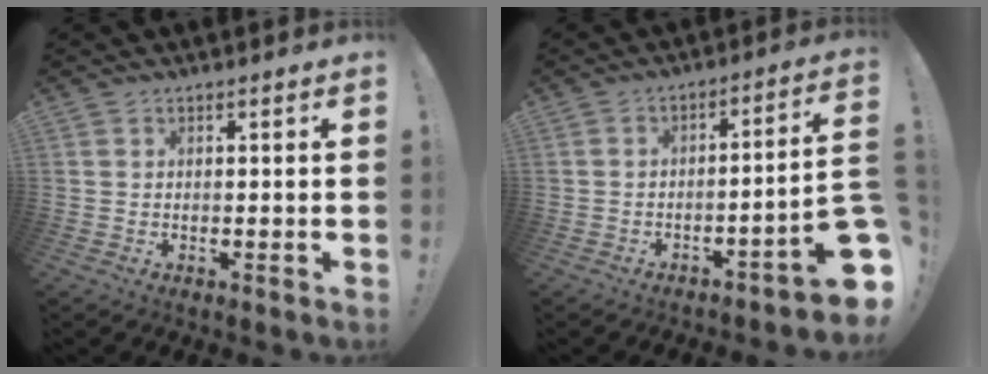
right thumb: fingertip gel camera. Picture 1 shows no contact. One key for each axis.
{"total": 8.6, "fx": -4.5, "fy": 0.9, "fz": 7.3, "tx": -0.094, "ty": 0.012, "tz": -0.078}